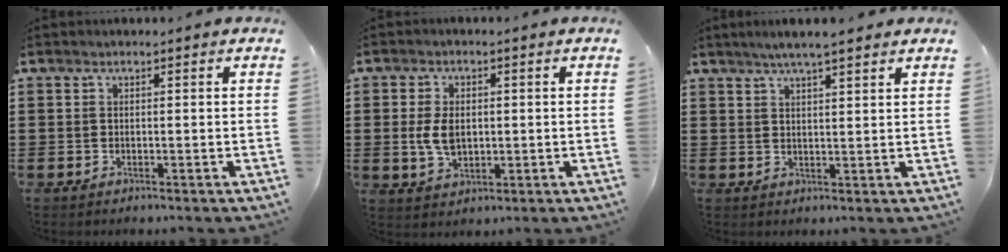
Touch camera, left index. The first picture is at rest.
{"total": 5.0, "force": [0.2, 3.1, 3.9], "torque": [-0.101, 0.002, -0.003]}
{"total": 4.0, "force": [3.3, 0.2, 2.3], "torque": [-0.052, 0.000, 0.058]}